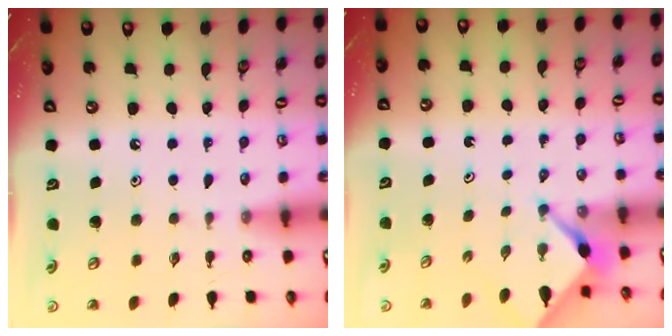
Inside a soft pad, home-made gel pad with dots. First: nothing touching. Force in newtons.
{"total": 2.1, "press": 2.1, "slide": 0.3}